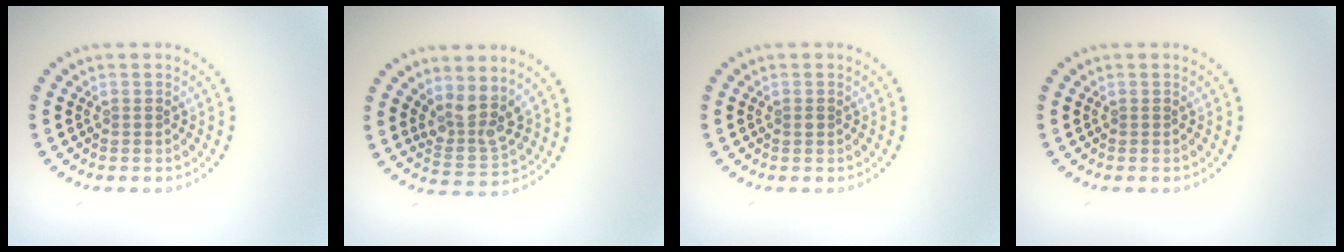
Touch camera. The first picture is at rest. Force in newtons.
{"total": 3.5, "press": 2.8, "slide": 2.2}
{"total": 0.6, "press": 0.6, "slide": 0.0}
{"total": 0.0}